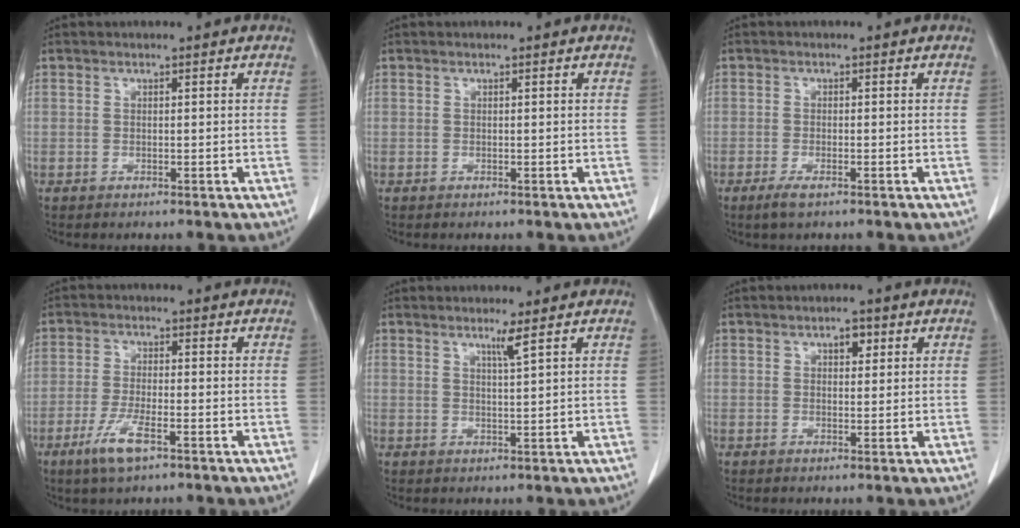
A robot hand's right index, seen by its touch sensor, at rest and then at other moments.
{"total": 0.0}
{"total": 1.9, "force": [-1.2, 0.4, 1.4], "torque": [-0.033, -0.004, -0.022]}
{"total": 5.5, "force": [-3.1, 1.0, 4.4], "torque": [-0.096, -0.008, -0.055]}
{"total": 2.1, "force": [1.4, -0.6, 1.5], "torque": [-0.028, -0.010, 0.029]}
{"total": 2.2, "force": [1.1, 1.1, 1.5], "torque": [-0.019, 0.001, 0.015]}